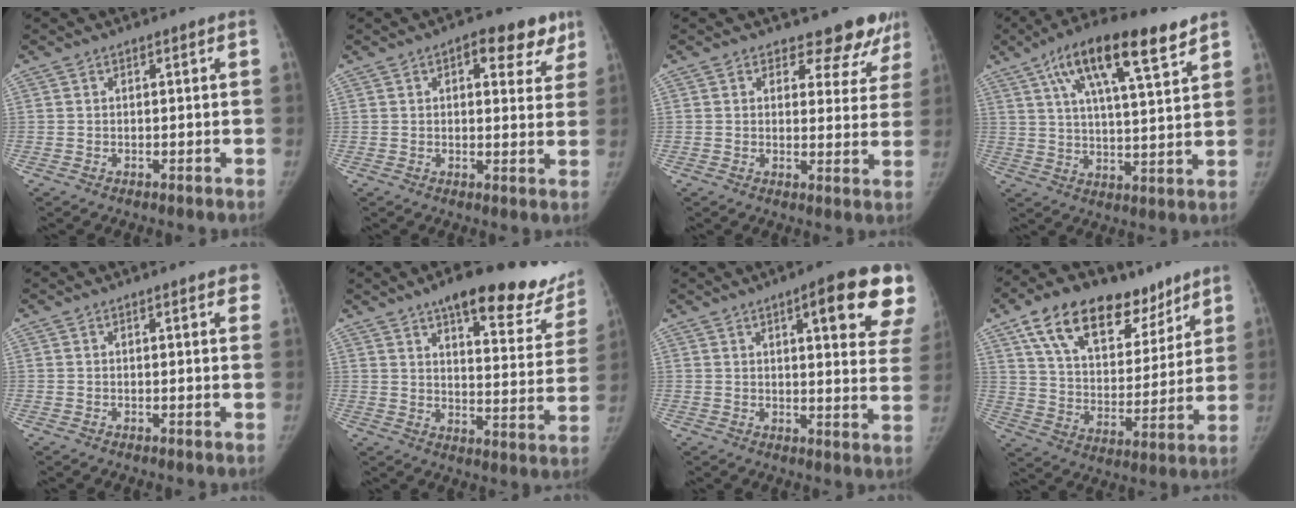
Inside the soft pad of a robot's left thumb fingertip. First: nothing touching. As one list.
[{"total": 9.0, "force": [4.9, 4.7, 5.9], "torque": [-0.031, -0.013, 0.056]}, {"total": 8.7, "force": [7.5, 4.3, 1.3], "torque": [0.038, -0.046, 0.068]}, {"total": 17.3, "force": [9.7, 5.0, 13.5], "torque": [-0.207, -0.016, 0.160]}, {"total": 3.0, "force": [1.9, 0.8, 2.3], "torque": [-0.010, 0.002, 0.017]}, {"total": 23.4, "force": [17.0, 7.9, 14.1], "torque": [-0.139, -0.075, 0.210]}, {"total": 17.0, "force": [9.1, 3.9, 13.8], "torque": [-0.150, -0.032, 0.103]}, {"total": 22.1, "force": [13.9, 12.1, 12.1], "torque": [-0.156, -0.035, 0.236]}]